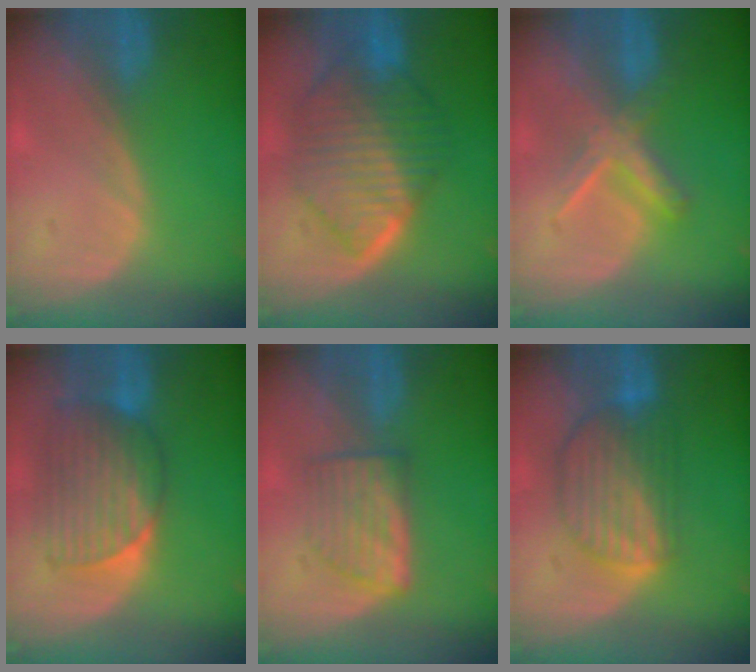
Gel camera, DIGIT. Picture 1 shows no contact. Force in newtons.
{"total": 10.5, "press": 10.5, "slide": 0.9}
{"total": 5.5, "press": 5.4, "slide": 1.1}
{"total": 8.3, "press": 8.1, "slide": 1.9}
{"total": 5.5, "press": 5.5, "slide": 0.4}
{"total": 8.5, "press": 7.6, "slide": 3.9}